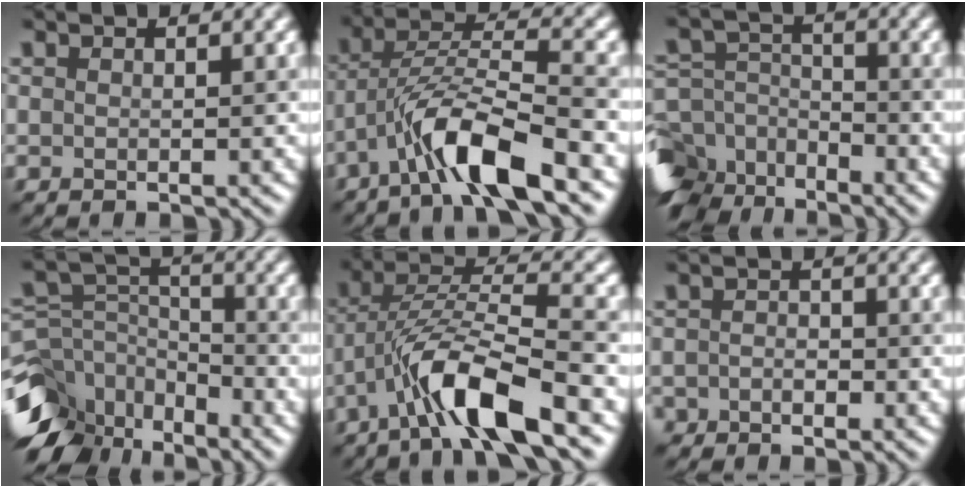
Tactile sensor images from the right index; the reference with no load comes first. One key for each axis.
{"total": 7.6, "fx": -4.3, "fy": 1.5, "fz": 6.0, "tx": -0.112, "ty": 0.010, "tz": -0.084}
{"total": 10.1, "fx": -7.3, "fy": 6.2, "fz": 3.4, "tx": -0.071, "ty": -0.021, "tz": -0.117}
{"total": 11.5, "fx": -8.0, "fy": 6.9, "fz": 4.5, "tx": -0.094, "ty": -0.001, "tz": -0.135}
{"total": 8.6, "fx": -4.5, "fy": 1.9, "fz": 7.0, "tx": -0.134, "ty": 0.010, "tz": -0.088}
{"total": 1.8, "fx": -0.9, "fy": 1.4, "fz": 0.5, "tx": 0.012, "ty": 0.004, "tz": -0.028}